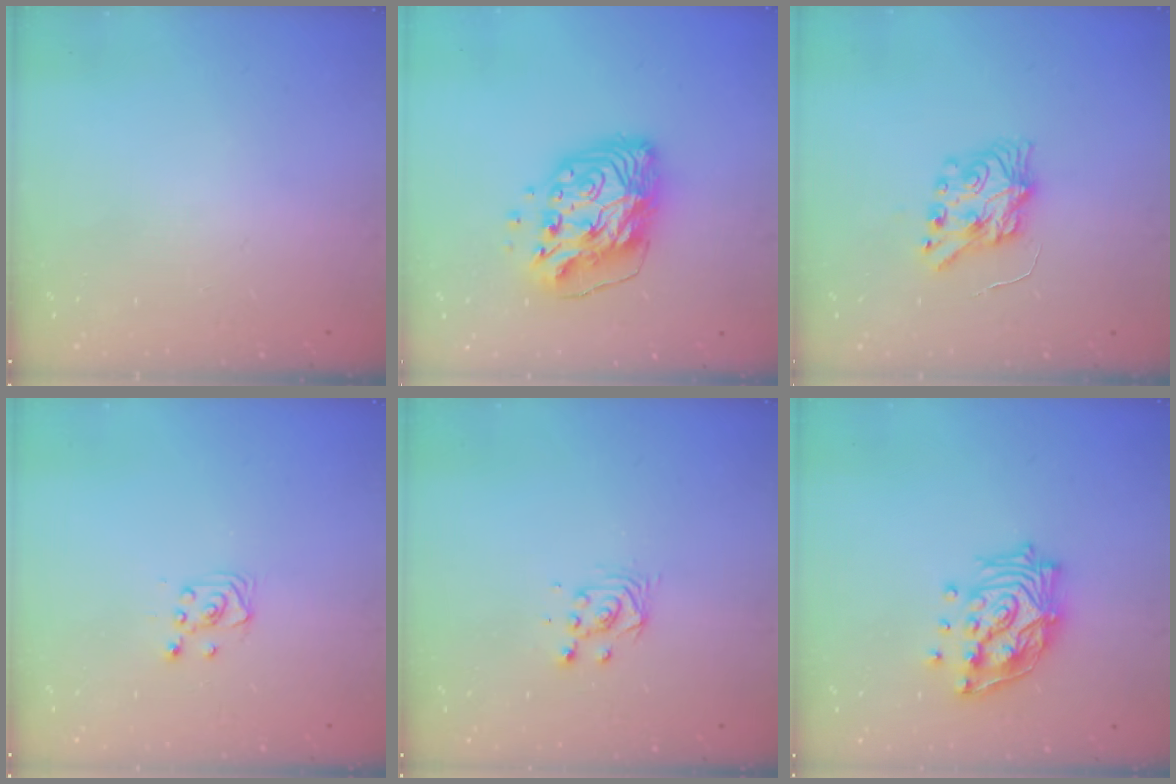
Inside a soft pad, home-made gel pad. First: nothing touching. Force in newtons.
{"total": 14.8, "press": 14.7, "slide": 1.7}
{"total": 7.7, "press": 7.7, "slide": 0.8}
{"total": 2.9, "press": 2.9, "slide": 0.4}
{"total": 3.9, "press": 3.9, "slide": 0.3}
{"total": 14.1, "press": 14.0, "slide": 1.4}